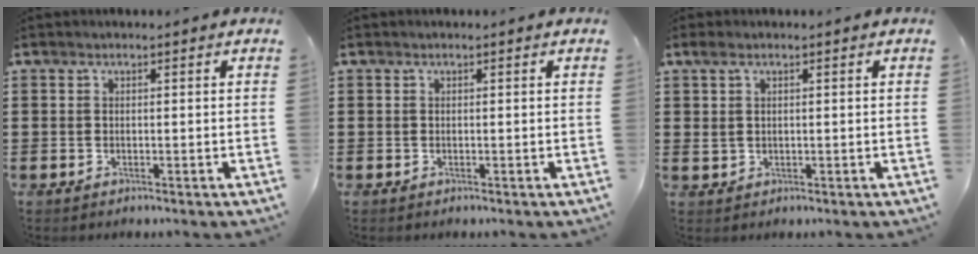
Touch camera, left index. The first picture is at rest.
{"total": 0.0}
{"total": 1.8, "force": [0.4, 1.2, 1.3], "torque": [-0.030, 0.007, 0.006]}